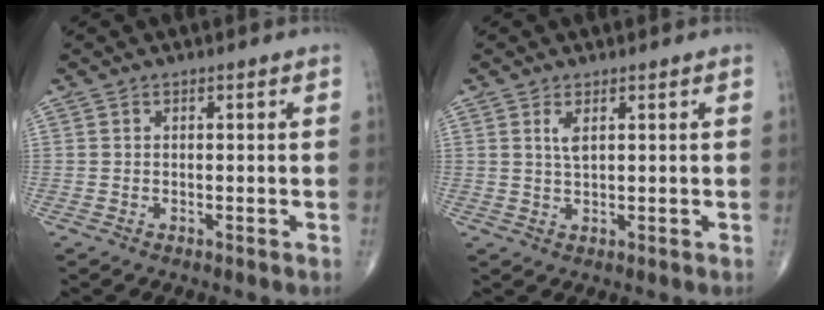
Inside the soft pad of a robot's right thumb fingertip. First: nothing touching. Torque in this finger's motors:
{"motor_torque": [0.28, 0.32, 0.50, -0.04, 0.05]}